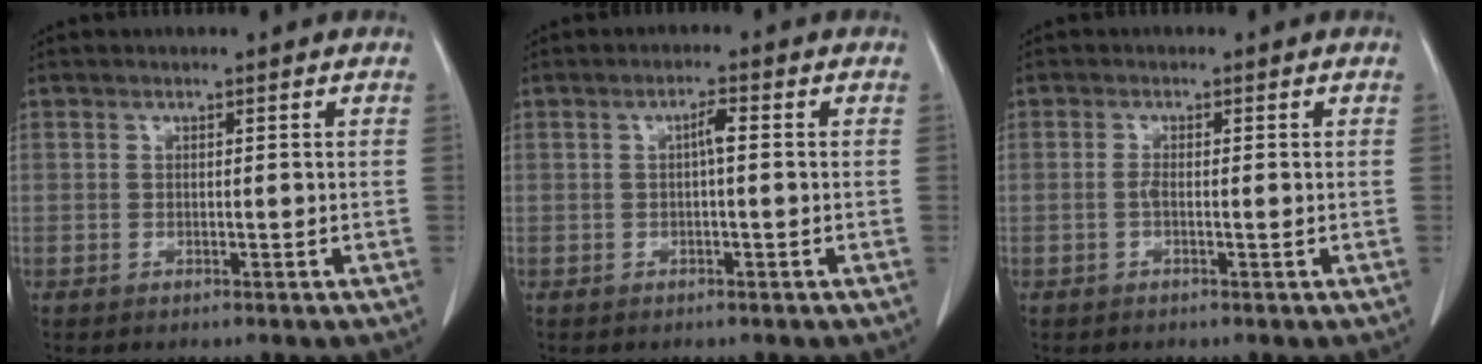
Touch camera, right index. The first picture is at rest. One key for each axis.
{"total": 2.0, "fx": 0.1, "fy": 0.3, "fz": 2.0, "tx": -0.037, "ty": 0.004, "tz": 0.002}
{"total": 1.1, "fx": -0.3, "fy": 0.1, "fz": 1.0, "tx": -0.022, "ty": 0.001, "tz": -0.005}